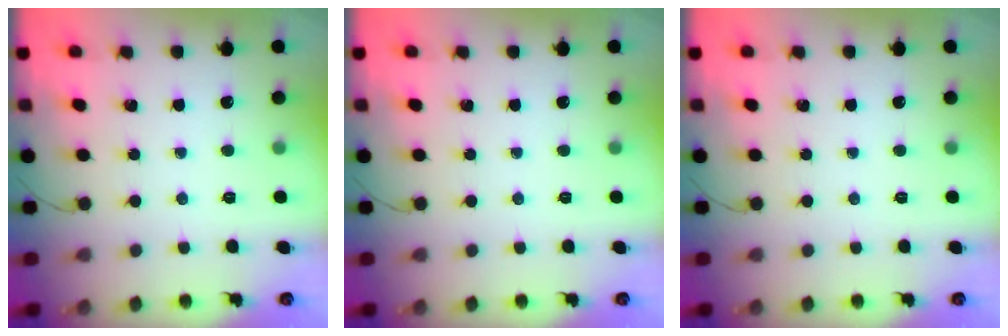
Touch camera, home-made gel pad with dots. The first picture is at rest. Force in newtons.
{"total": 0.0}
{"total": 0.0}